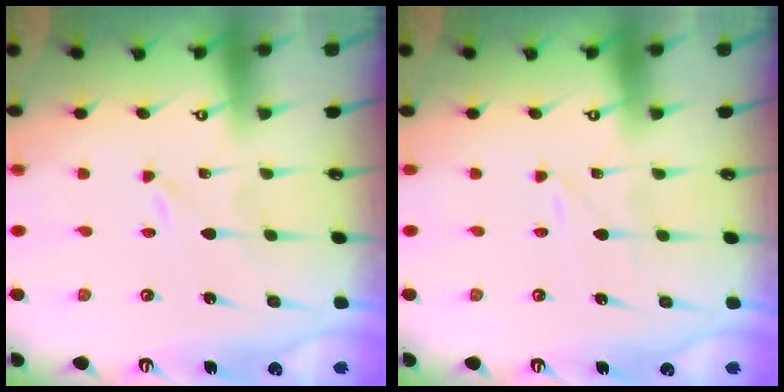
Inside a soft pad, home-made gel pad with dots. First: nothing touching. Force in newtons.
{"total": 0.6, "press": 0.6, "slide": 0.0}